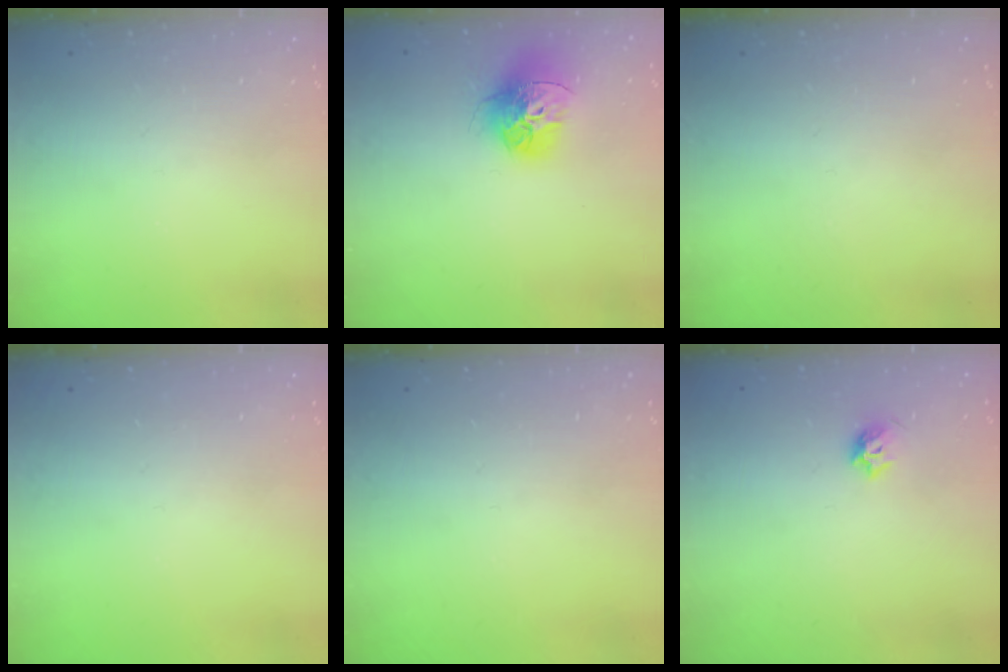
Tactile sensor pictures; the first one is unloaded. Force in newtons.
{"total": 15.3, "press": 15.2, "slide": 1.7}
{"total": 0.0}
{"total": 0.0}
{"total": 0.0}
{"total": 5.2, "press": 5.1, "slide": 1.0}